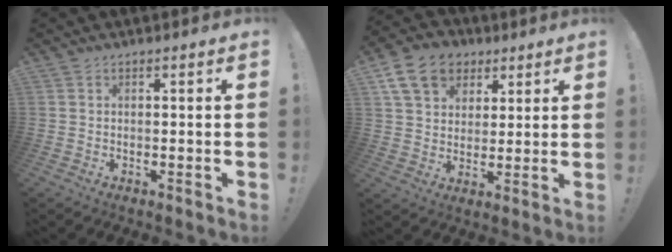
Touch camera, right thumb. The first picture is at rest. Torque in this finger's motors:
{"motor_torque": [0.90, 2.51, 0.54, 0.31, 0.03]}